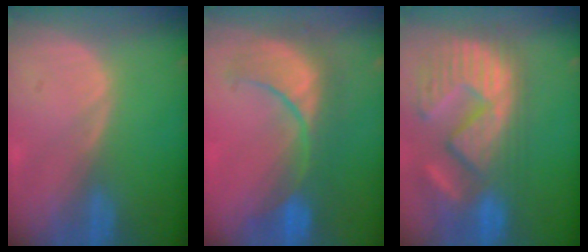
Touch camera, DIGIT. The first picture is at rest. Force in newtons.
{"total": 9.1, "press": 9.0, "slide": 1.1}
{"total": 14.2, "press": 12.1, "slide": 7.5}